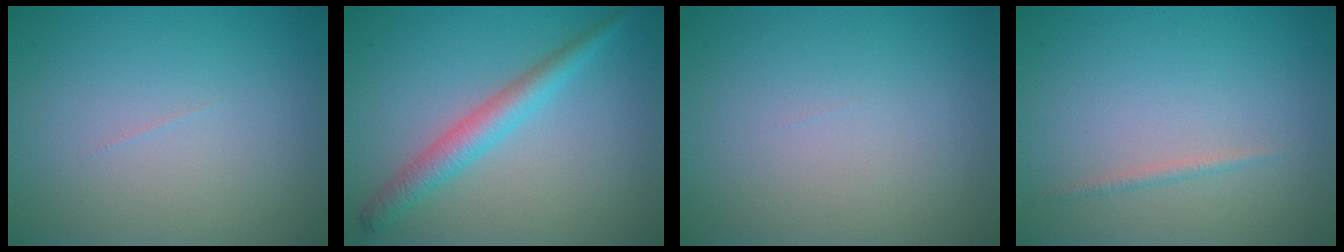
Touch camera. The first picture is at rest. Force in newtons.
{"total": 3.2, "press": 3.2, "slide": 0.1}
{"total": 0.0}
{"total": 0.7, "press": 0.7, "slide": 0.0}